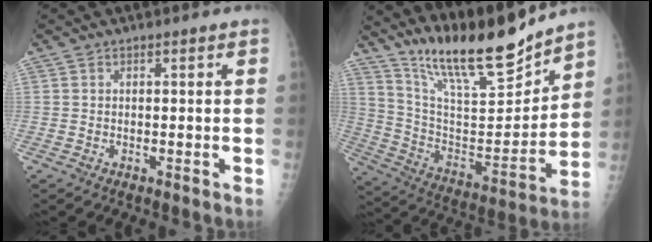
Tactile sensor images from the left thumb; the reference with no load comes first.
{"total": 19.9, "force": [17.0, 3.4, 9.7], "torque": [-0.129, -0.108, 0.303]}